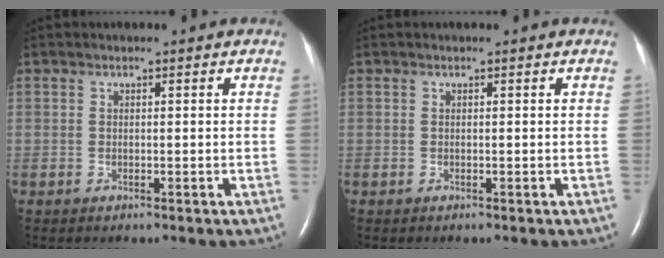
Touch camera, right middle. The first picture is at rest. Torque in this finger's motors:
{"motor_torque": [-0.13, 0.07, -0.06, 0.00]}